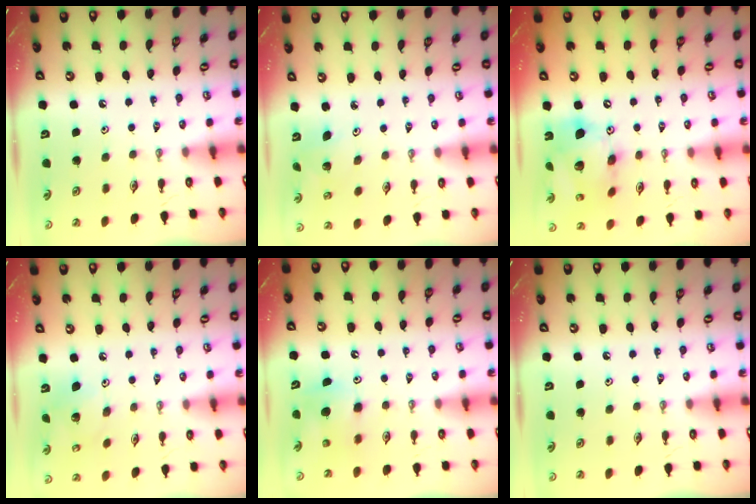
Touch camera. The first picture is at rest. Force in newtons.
{"total": 3.2, "press": 3.1, "slide": 0.3}
{"total": 18.0, "press": 17.7, "slide": 3.2}
{"total": 7.9, "press": 7.9, "slide": 0.1}
{"total": 7.1, "press": 7.1, "slide": 0.4}
{"total": 0.0}